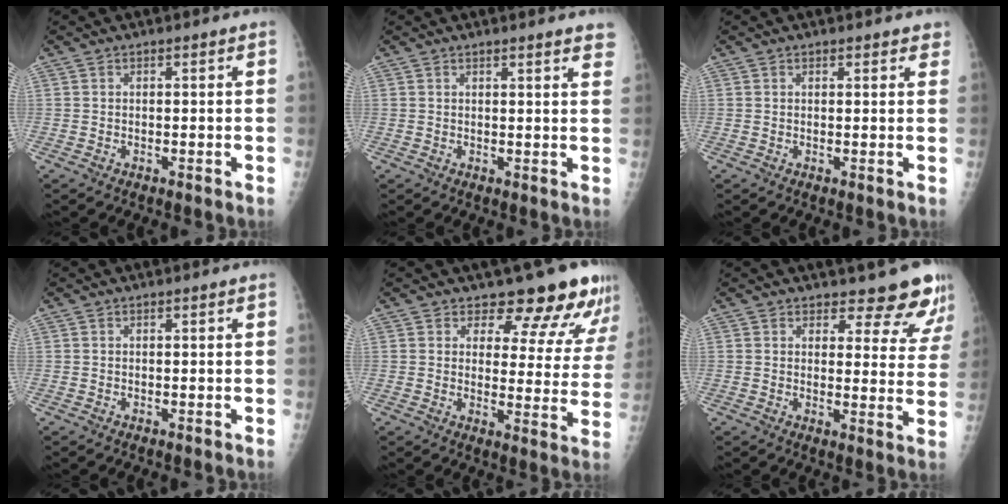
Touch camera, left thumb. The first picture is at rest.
{"total": 5.7, "force": [4.8, 0.9, 2.9], "torque": [-0.016, -0.012, 0.042]}
{"total": 1.8, "force": [1.5, 0.9, 0.5], "torque": [0.018, -0.003, 0.010]}
{"total": 0.0}
{"total": 13.3, "force": [11.6, 5.1, 3.8], "torque": [0.003, -0.084, 0.125]}
{"total": 10.5, "force": [9.6, 3.6, 2.1], "torque": [0.019, -0.071, 0.094]}